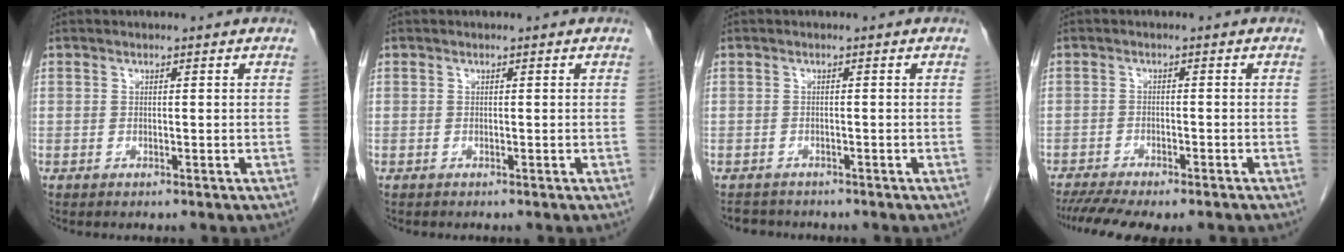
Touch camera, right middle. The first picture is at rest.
{"total": 0.0}
{"total": 3.0, "force": [-2.7, 1.2, 0.2], "torque": [-0.005, -0.005, -0.042]}
{"total": 10.6, "force": [-8.7, 2.4, 5.6], "torque": [-0.086, -0.004, -0.127]}